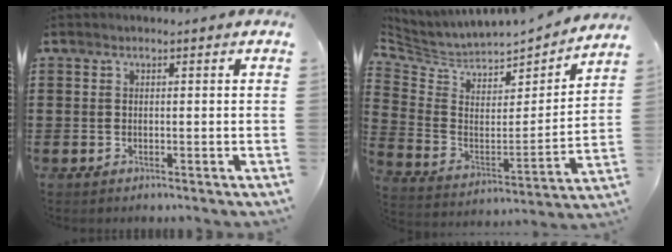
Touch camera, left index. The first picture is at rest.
{"total": 4.1, "force": [3.8, 1.5, 0.2], "torque": [-0.036, -0.045, 0.060]}